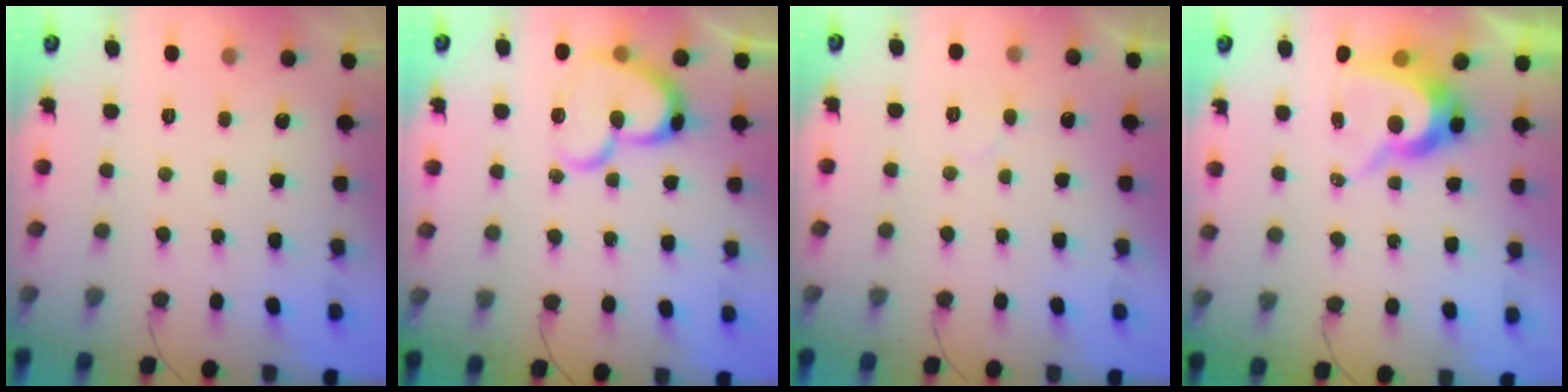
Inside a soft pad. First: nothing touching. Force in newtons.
{"total": 15.3, "press": 15.2, "slide": 1.6}
{"total": 4.7, "press": 4.7, "slide": 0.3}
{"total": 10.8, "press": 10.7, "slide": 0.8}